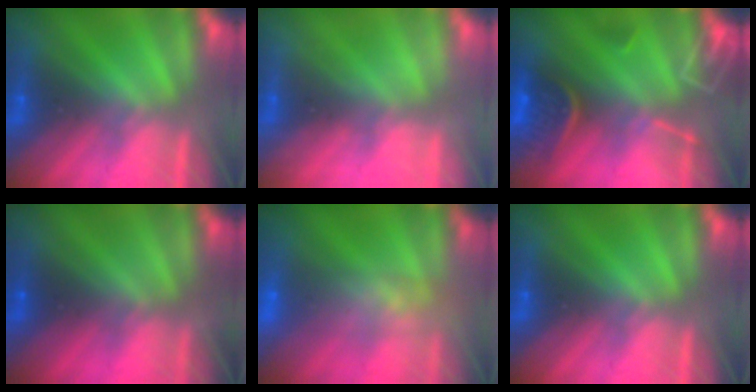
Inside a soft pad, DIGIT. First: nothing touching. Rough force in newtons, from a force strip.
{"total": 2.0}
{"total": 8.7}
{"total": 9.1}
{"total": 7.8}
{"total": 0.0}